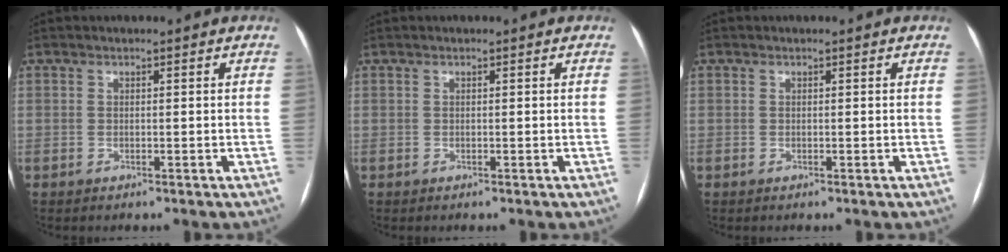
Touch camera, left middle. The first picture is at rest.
{"total": 0.0}
{"total": 0.0}